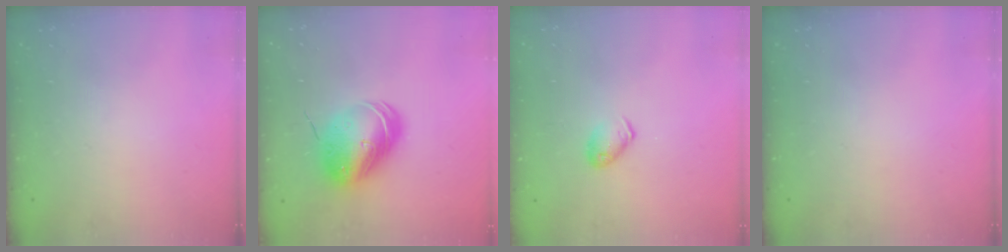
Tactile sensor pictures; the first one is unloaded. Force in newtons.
{"total": 13.0, "press": 12.7, "slide": 2.7}
{"total": 5.5, "press": 5.5, "slide": 0.5}
{"total": 0.0}